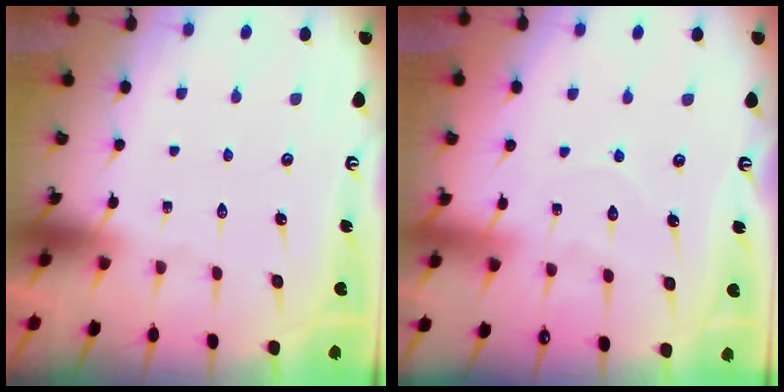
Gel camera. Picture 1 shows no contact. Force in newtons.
{"total": 4.6, "press": 4.6, "slide": 0.1}